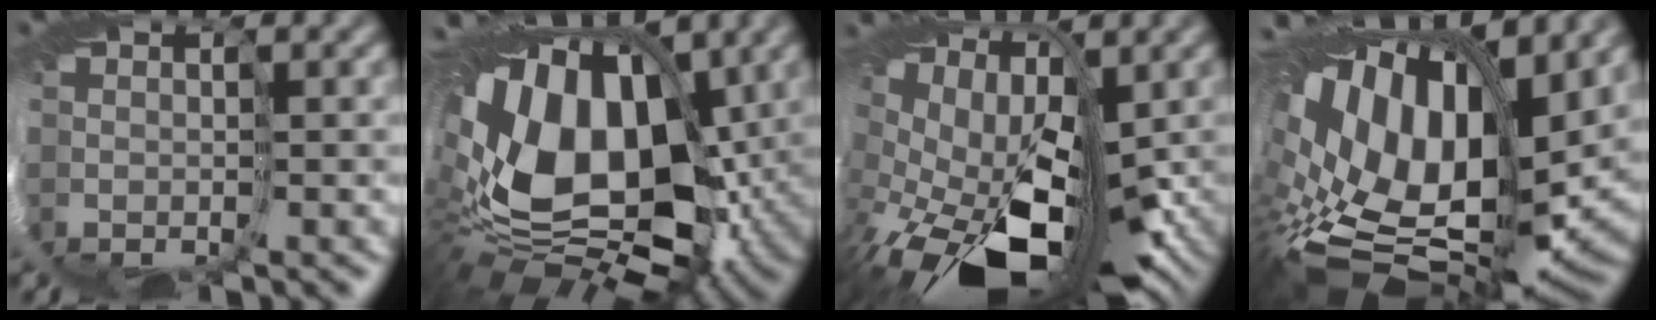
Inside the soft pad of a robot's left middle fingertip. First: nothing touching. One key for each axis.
{"total": 15.2, "fx": 2.3, "fy": 10.2, "fz": 11.0, "tx": -0.217, "ty": -0.006, "tz": 0.037}
{"total": 12.7, "fx": -2.4, "fy": 6.7, "fz": 10.5, "tx": -0.174, "ty": -0.039, "tz": -0.006}
{"total": 15.9, "fx": 3.1, "fy": 9.6, "fz": 12.4, "tx": -0.252, "ty": -0.039, "tz": 0.086}